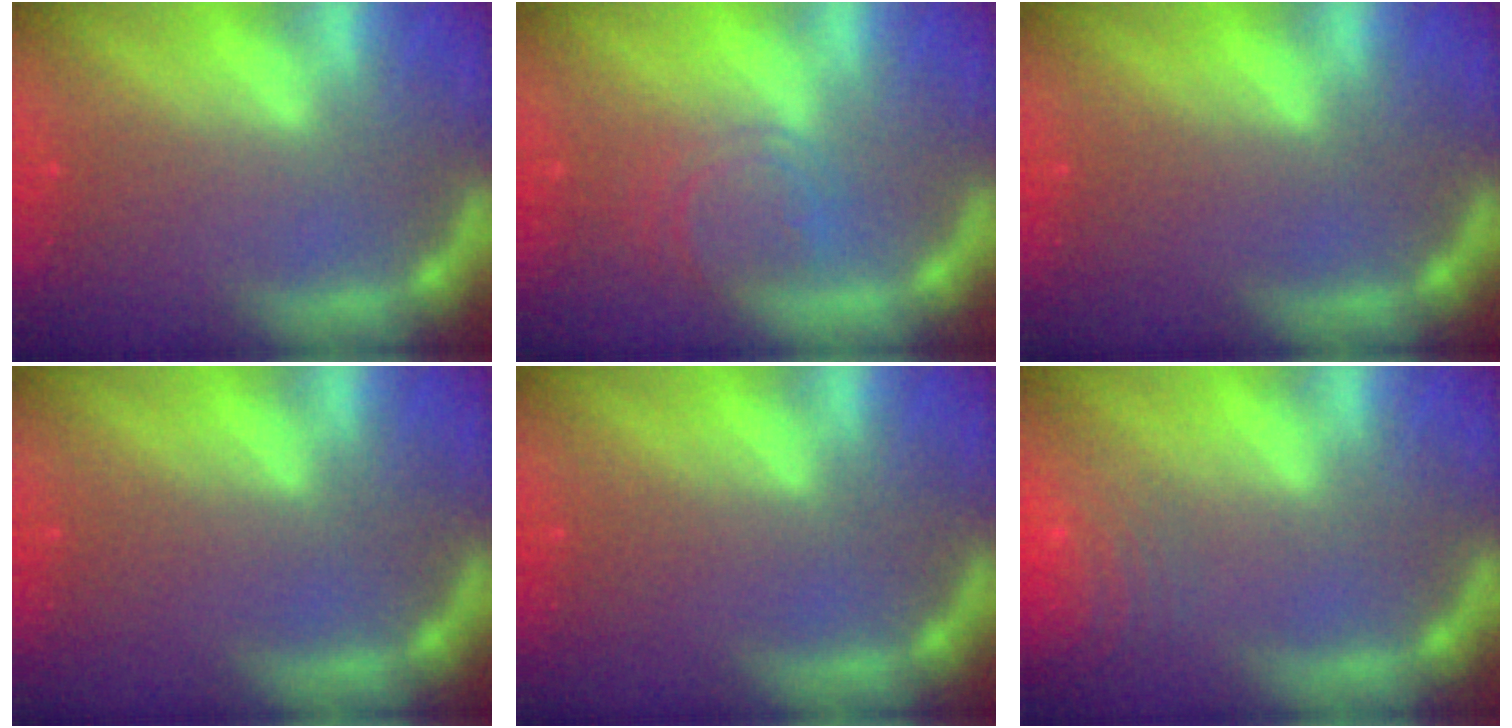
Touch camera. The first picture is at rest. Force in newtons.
{"total": 4.0}
{"total": 0.0}
{"total": 0.0}
{"total": 0.0}
{"total": 9.5}